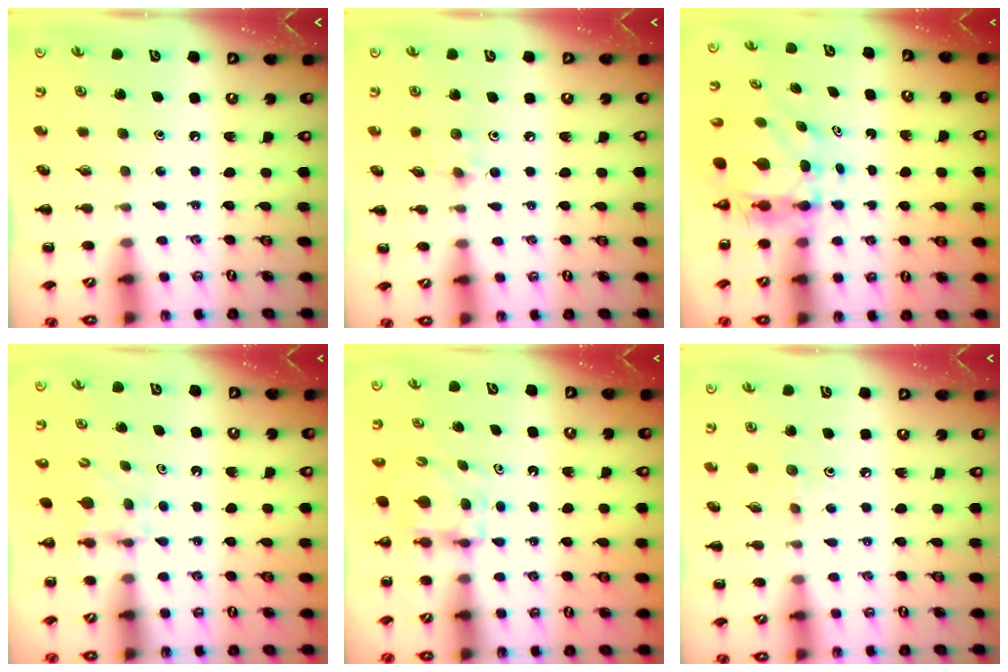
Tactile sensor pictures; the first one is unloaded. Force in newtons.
{"total": 5.5, "press": 5.2, "slide": 1.5}
{"total": 7.3, "press": 7.1, "slide": 1.5}
{"total": 3.8, "press": 3.5, "slide": 1.6}
{"total": 4.3, "press": 4.2, "slide": 0.8}
{"total": 3.1, "press": 2.9, "slide": 1.2}